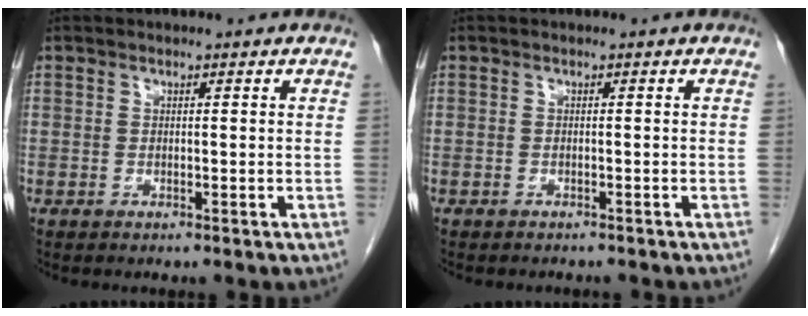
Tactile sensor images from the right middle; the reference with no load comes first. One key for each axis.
{"total": 3.1, "fx": -2.8, "fy": 0.9, "fz": 0.9, "tx": -0.018, "ty": -0.006, "tz": -0.032}